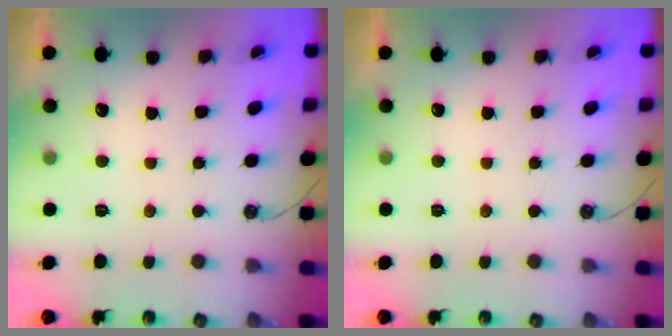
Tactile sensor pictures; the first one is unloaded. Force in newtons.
{"total": 0.0}